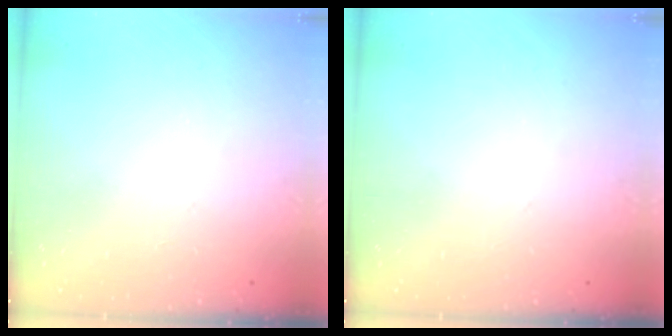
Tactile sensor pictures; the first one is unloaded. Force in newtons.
{"total": 0.0}